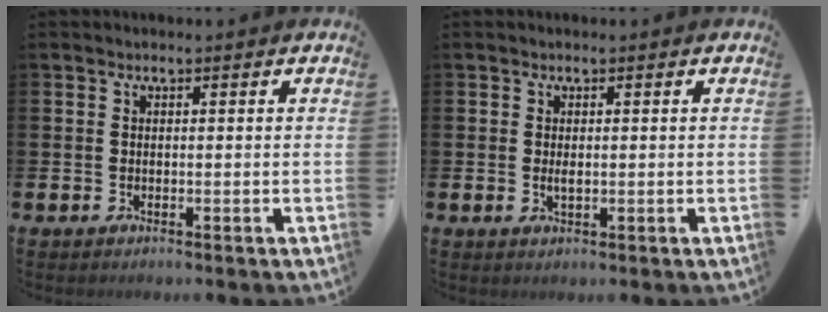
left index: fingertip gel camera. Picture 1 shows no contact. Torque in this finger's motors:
{"motor_torque": [0.45, -0.11, 0.01, 0.07]}